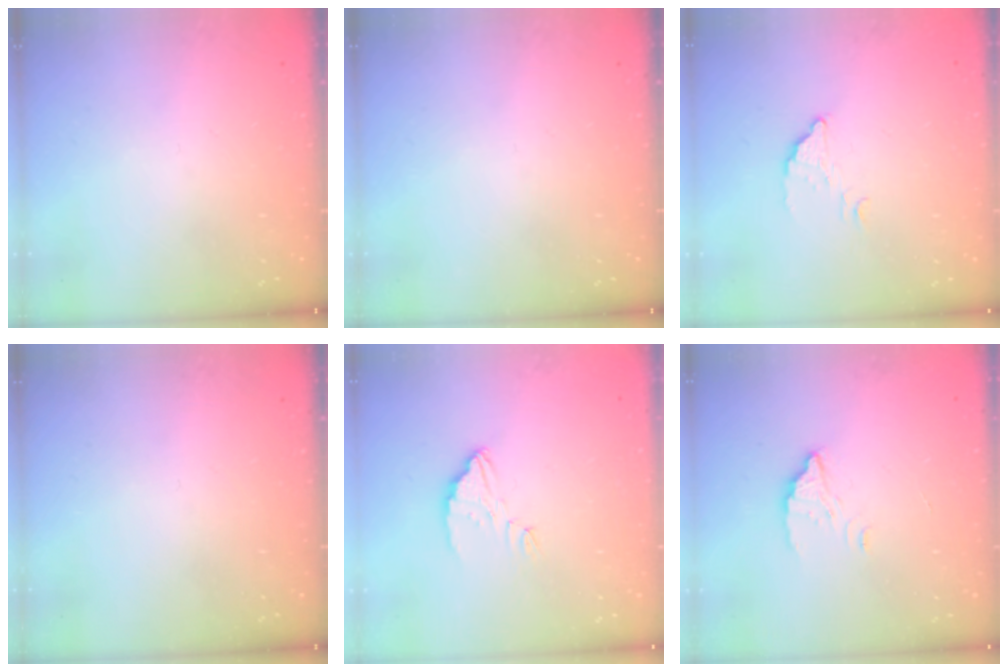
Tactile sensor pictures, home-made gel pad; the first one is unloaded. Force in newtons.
{"total": 0.0}
{"total": 2.9, "press": 2.9, "slide": 0.1}
{"total": 0.0}
{"total": 3.9, "press": 3.9, "slide": 0.3}
{"total": 2.7, "press": 2.7, "slide": 0.1}